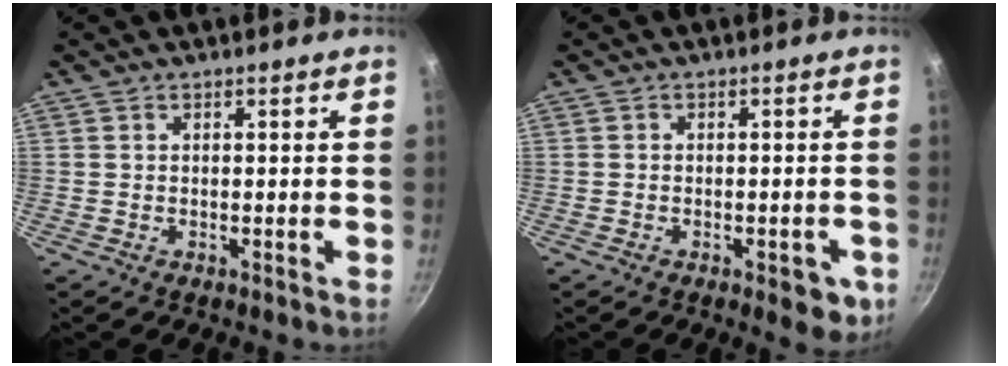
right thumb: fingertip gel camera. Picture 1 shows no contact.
{"total": 5.9, "force": [-2.4, 2.8, 4.6], "torque": [-0.033, 0.012, -0.026]}